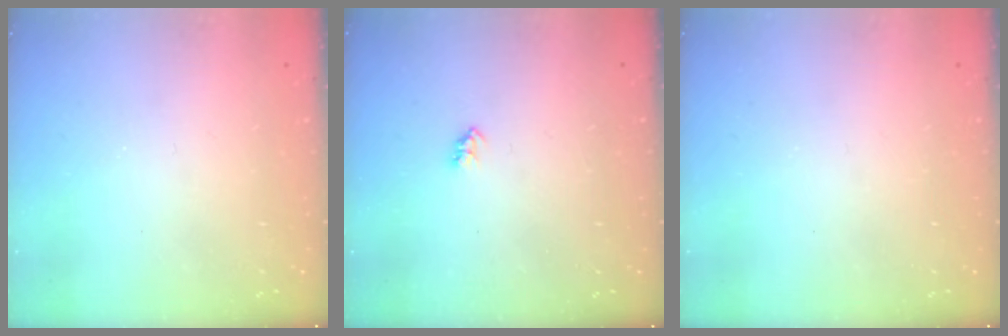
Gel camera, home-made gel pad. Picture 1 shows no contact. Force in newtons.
{"total": 2.1, "press": 2.1, "slide": 0.4}
{"total": 0.0}